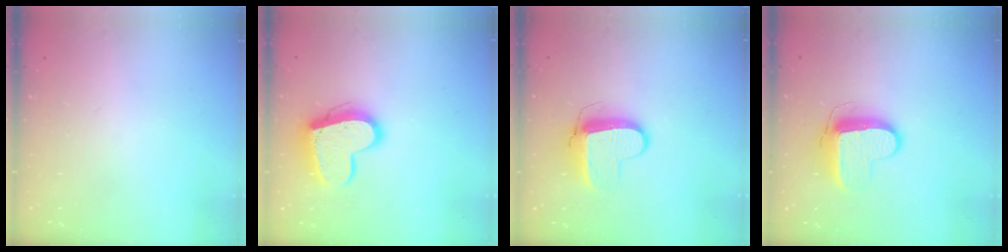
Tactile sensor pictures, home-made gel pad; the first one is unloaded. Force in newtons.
{"total": 14.0, "press": 14.0, "slide": 0.6}
{"total": 8.9, "press": 8.8, "slide": 1.0}
{"total": 10.2, "press": 10.1, "slide": 0.8}